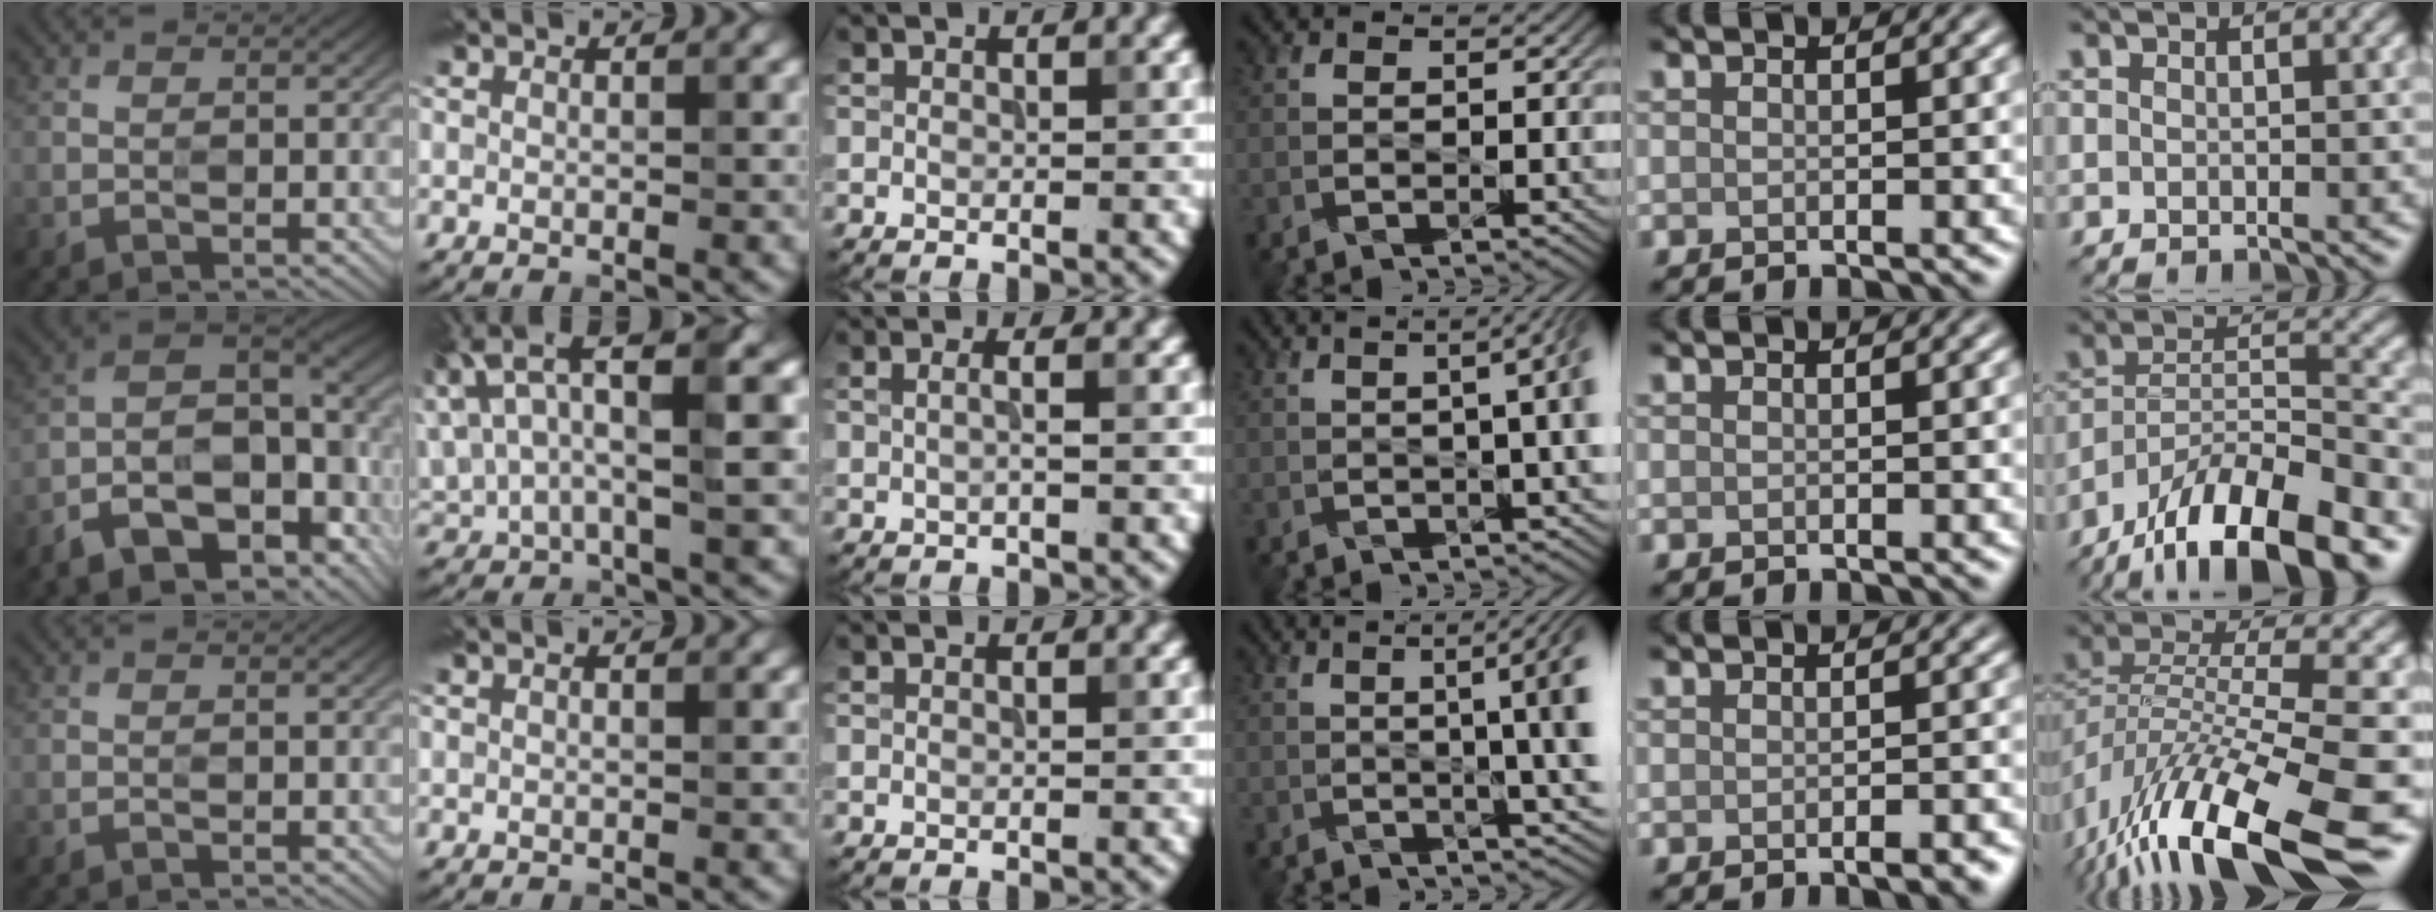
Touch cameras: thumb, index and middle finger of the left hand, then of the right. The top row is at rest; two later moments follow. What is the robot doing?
{"motion": "wipe", "object": "glass cup"}